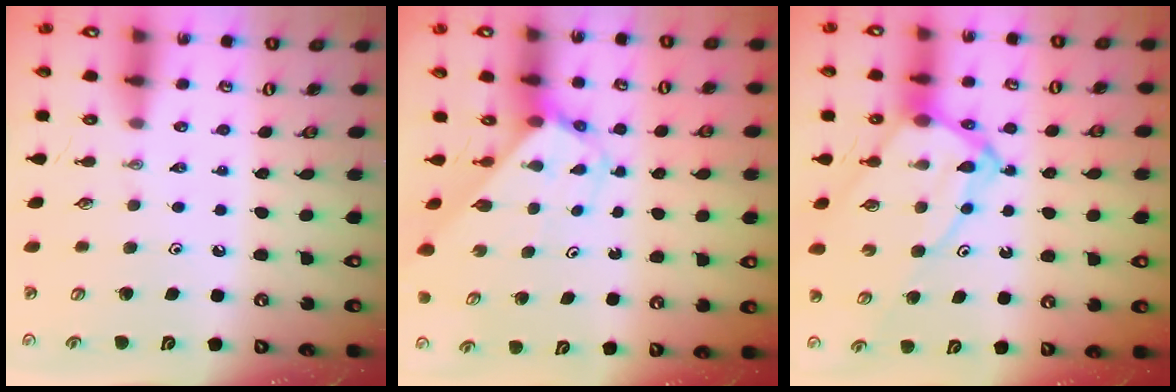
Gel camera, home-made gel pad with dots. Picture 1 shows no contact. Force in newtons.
{"total": 2.8, "press": 2.8, "slide": 0.2}
{"total": 13.0, "press": 13.0, "slide": 1.3}